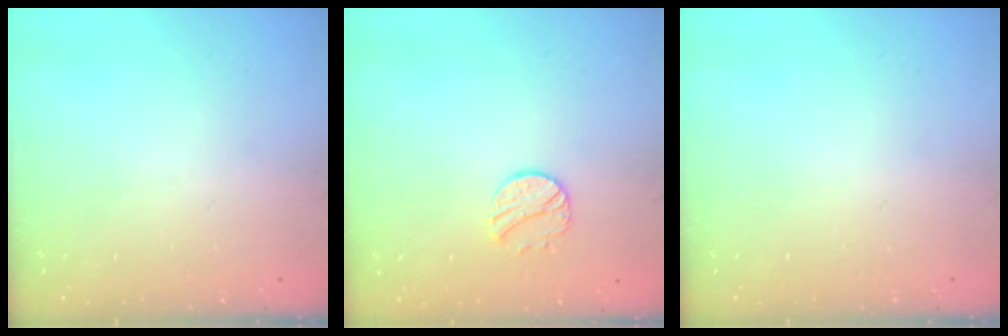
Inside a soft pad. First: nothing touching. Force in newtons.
{"total": 8.7, "press": 8.7, "slide": 0.3}
{"total": 0.0}